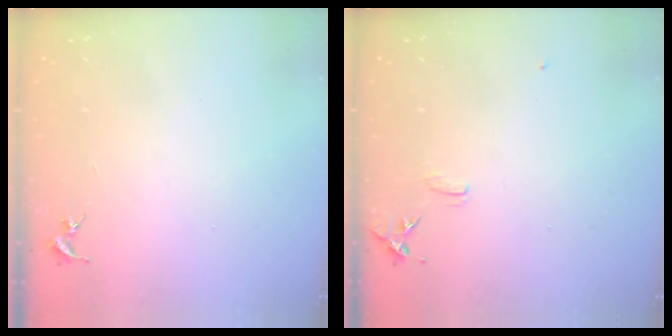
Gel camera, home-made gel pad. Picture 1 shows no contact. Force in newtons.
{"total": 6.3, "press": 6.2, "slide": 0.7}